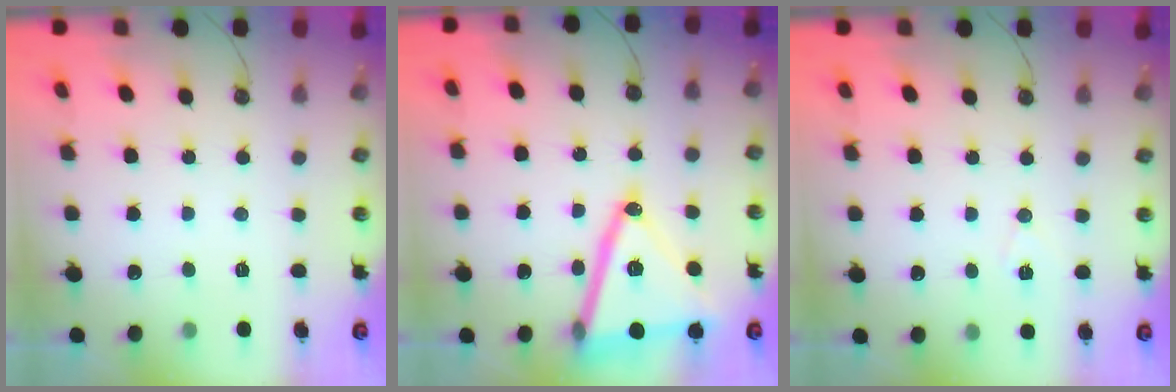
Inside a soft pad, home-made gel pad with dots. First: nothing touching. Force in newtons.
{"total": 22.6, "press": 22.4, "slide": 3.3}
{"total": 7.0, "press": 5.3, "slide": 4.5}